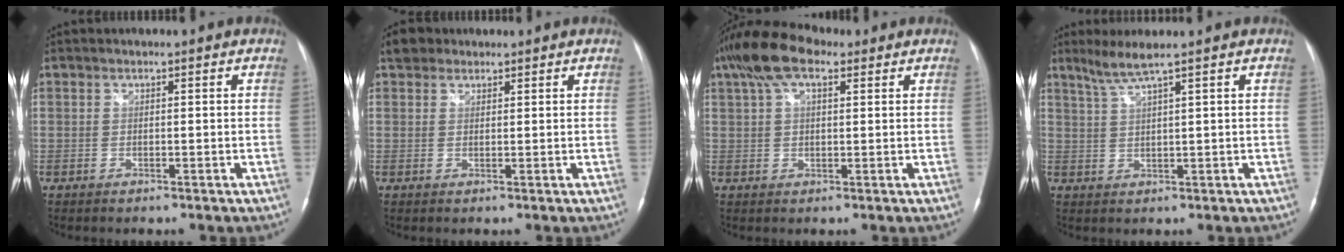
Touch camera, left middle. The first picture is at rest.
{"total": 2.6, "force": [1.9, 1.8, 0.4], "torque": [-0.013, 0.018, 0.032]}
{"total": 8.4, "force": [4.9, 3.6, 5.9], "torque": [-0.123, 0.035, 0.089]}
{"total": 3.7, "force": [2.6, -0.9, 2.4], "torque": [-0.061, 0.003, 0.058]}